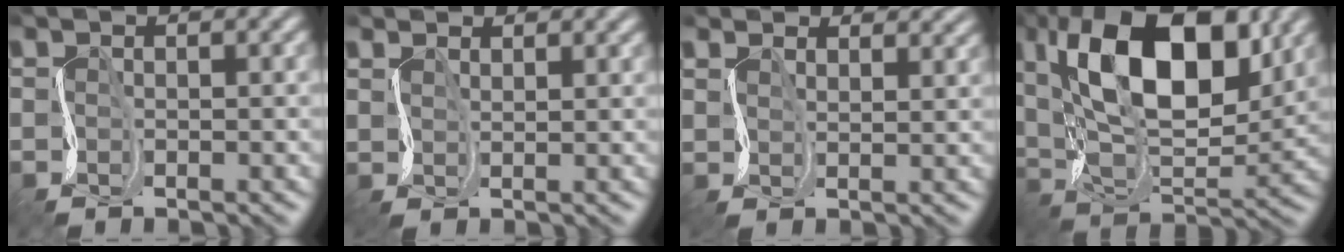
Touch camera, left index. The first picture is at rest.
{"total": 2.1, "force": [2.0, 0.6, -0.1], "torque": [-0.002, 0.003, 0.041]}
{"total": 3.7, "force": [3.4, 1.4, 0.4], "torque": [-0.019, 0.003, 0.051]}
{"total": 14.2, "force": [6.1, 6.4, 11.1], "torque": [-0.184, 0.013, 0.102]}